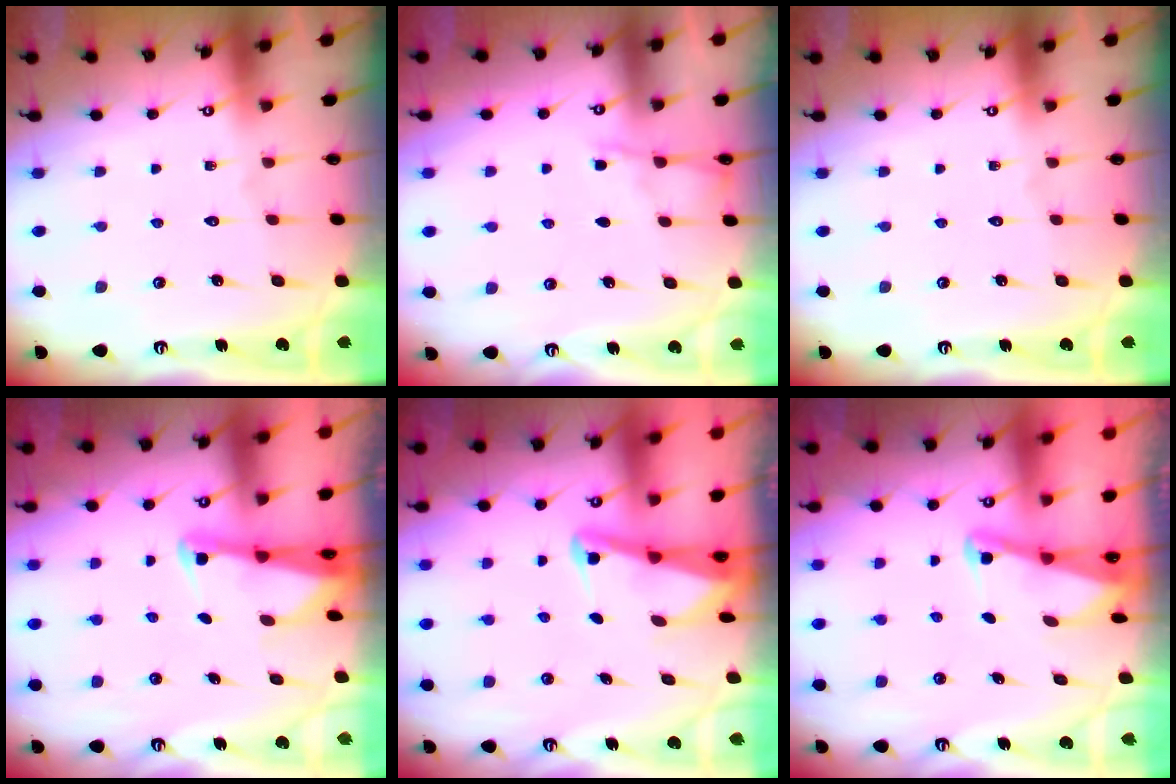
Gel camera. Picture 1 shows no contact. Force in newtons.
{"total": 3.6, "press": 3.5, "slide": 0.4}
{"total": 0.0}
{"total": 2.4, "press": 2.4, "slide": 0.3}
{"total": 2.7, "press": 2.6, "slide": 0.6}
{"total": 2.0, "press": 2.0, "slide": 0.4}